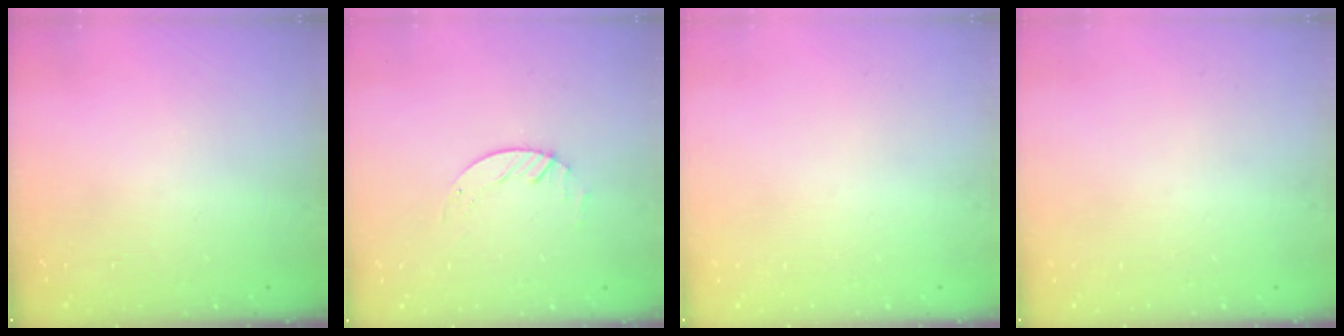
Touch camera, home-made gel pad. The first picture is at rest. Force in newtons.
{"total": 2.5, "press": 2.5, "slide": 0.2}
{"total": 0.0}
{"total": 0.0}